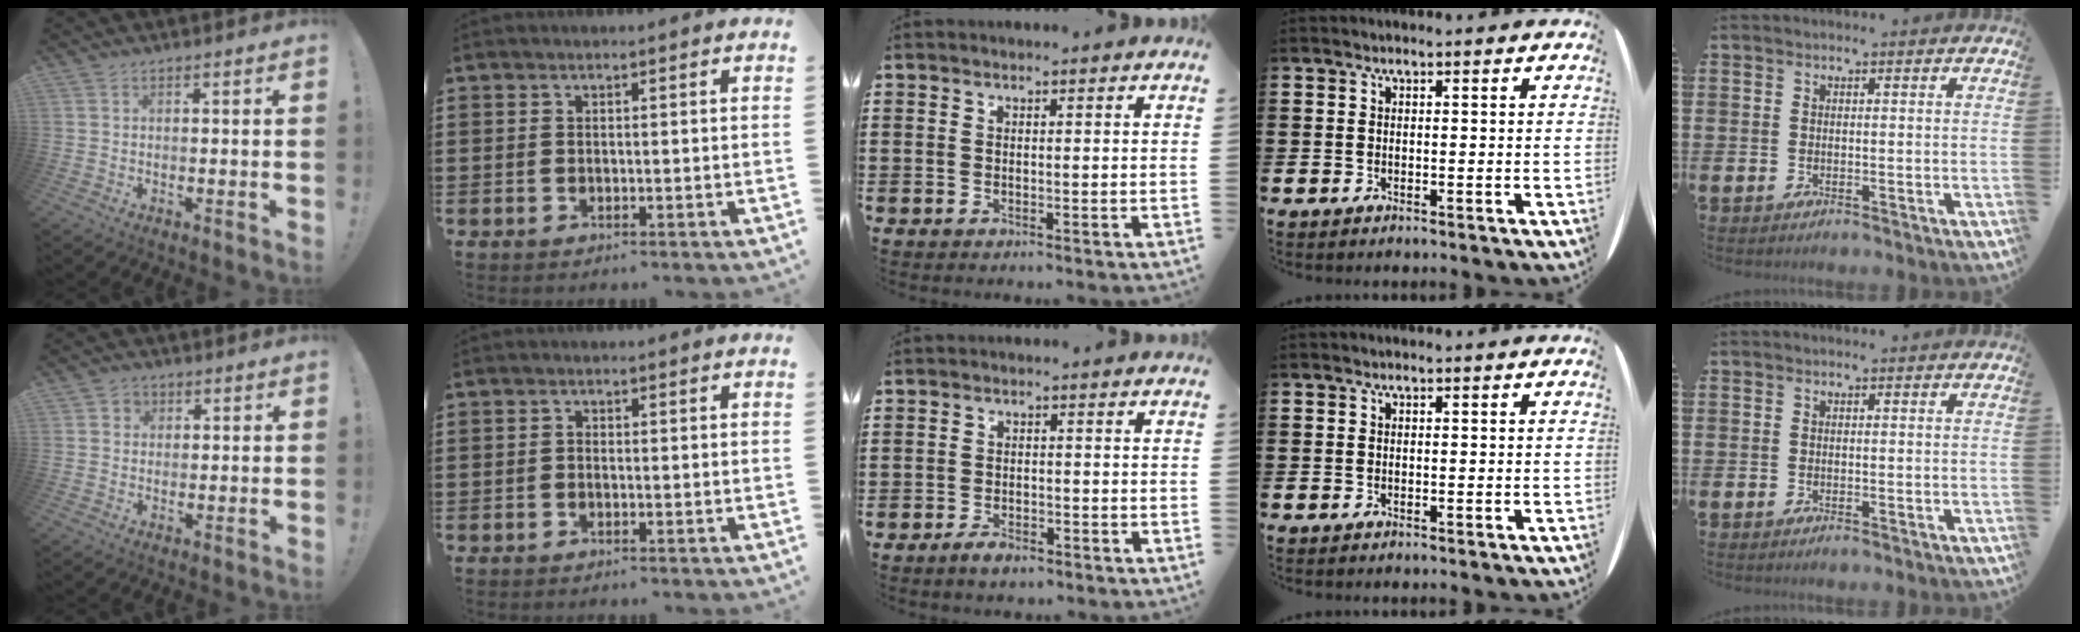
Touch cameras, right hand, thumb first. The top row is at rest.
{"thumb": {"total": 2.7, "force": [0.7, 2.5, 0.6], "torque": [-0.003, 0.000, 0.012]}, "index": {"total": 0.6, "force": [-0.4, 0.3, 0.3], "torque": [-0.007, -0.003, -0.007]}, "middle": {"total": 2.3, "force": [-1.9, 0.9, 1.0], "torque": [-0.018, 0.004, -0.036]}}